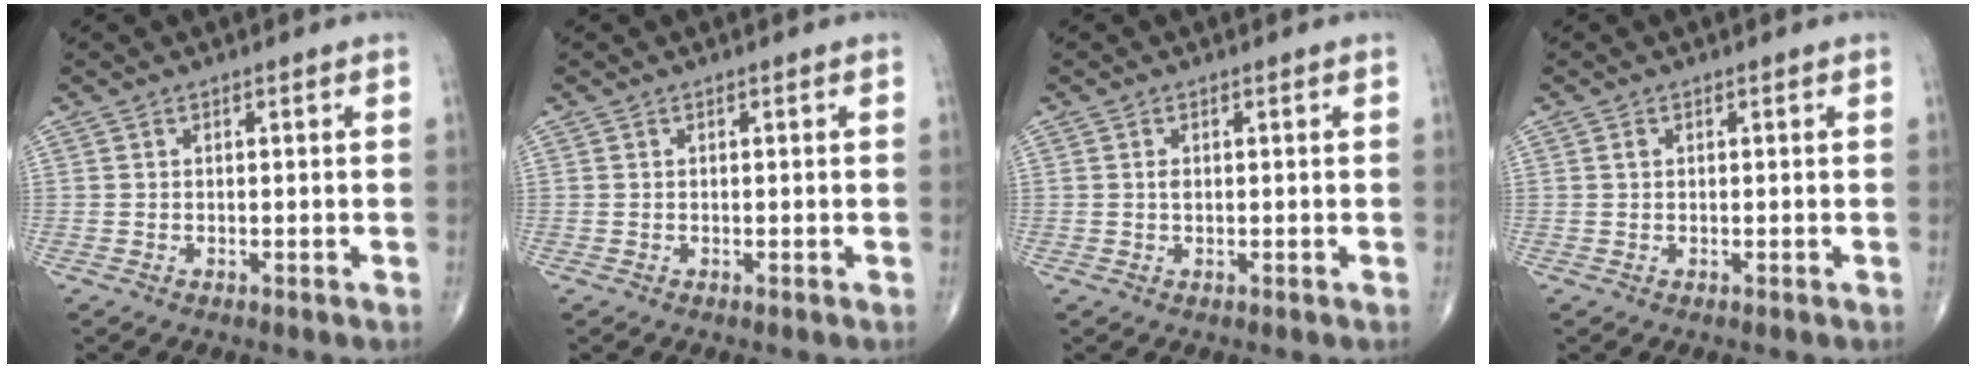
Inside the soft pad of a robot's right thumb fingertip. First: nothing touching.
{"total": 0.0}
{"total": 0.9, "force": [0.1, 0.6, 0.7], "torque": [-0.013, 0.000, 0.003]}
{"total": 0.6, "force": [0.2, 0.5, 0.4], "torque": [-0.008, 0.003, 0.004]}